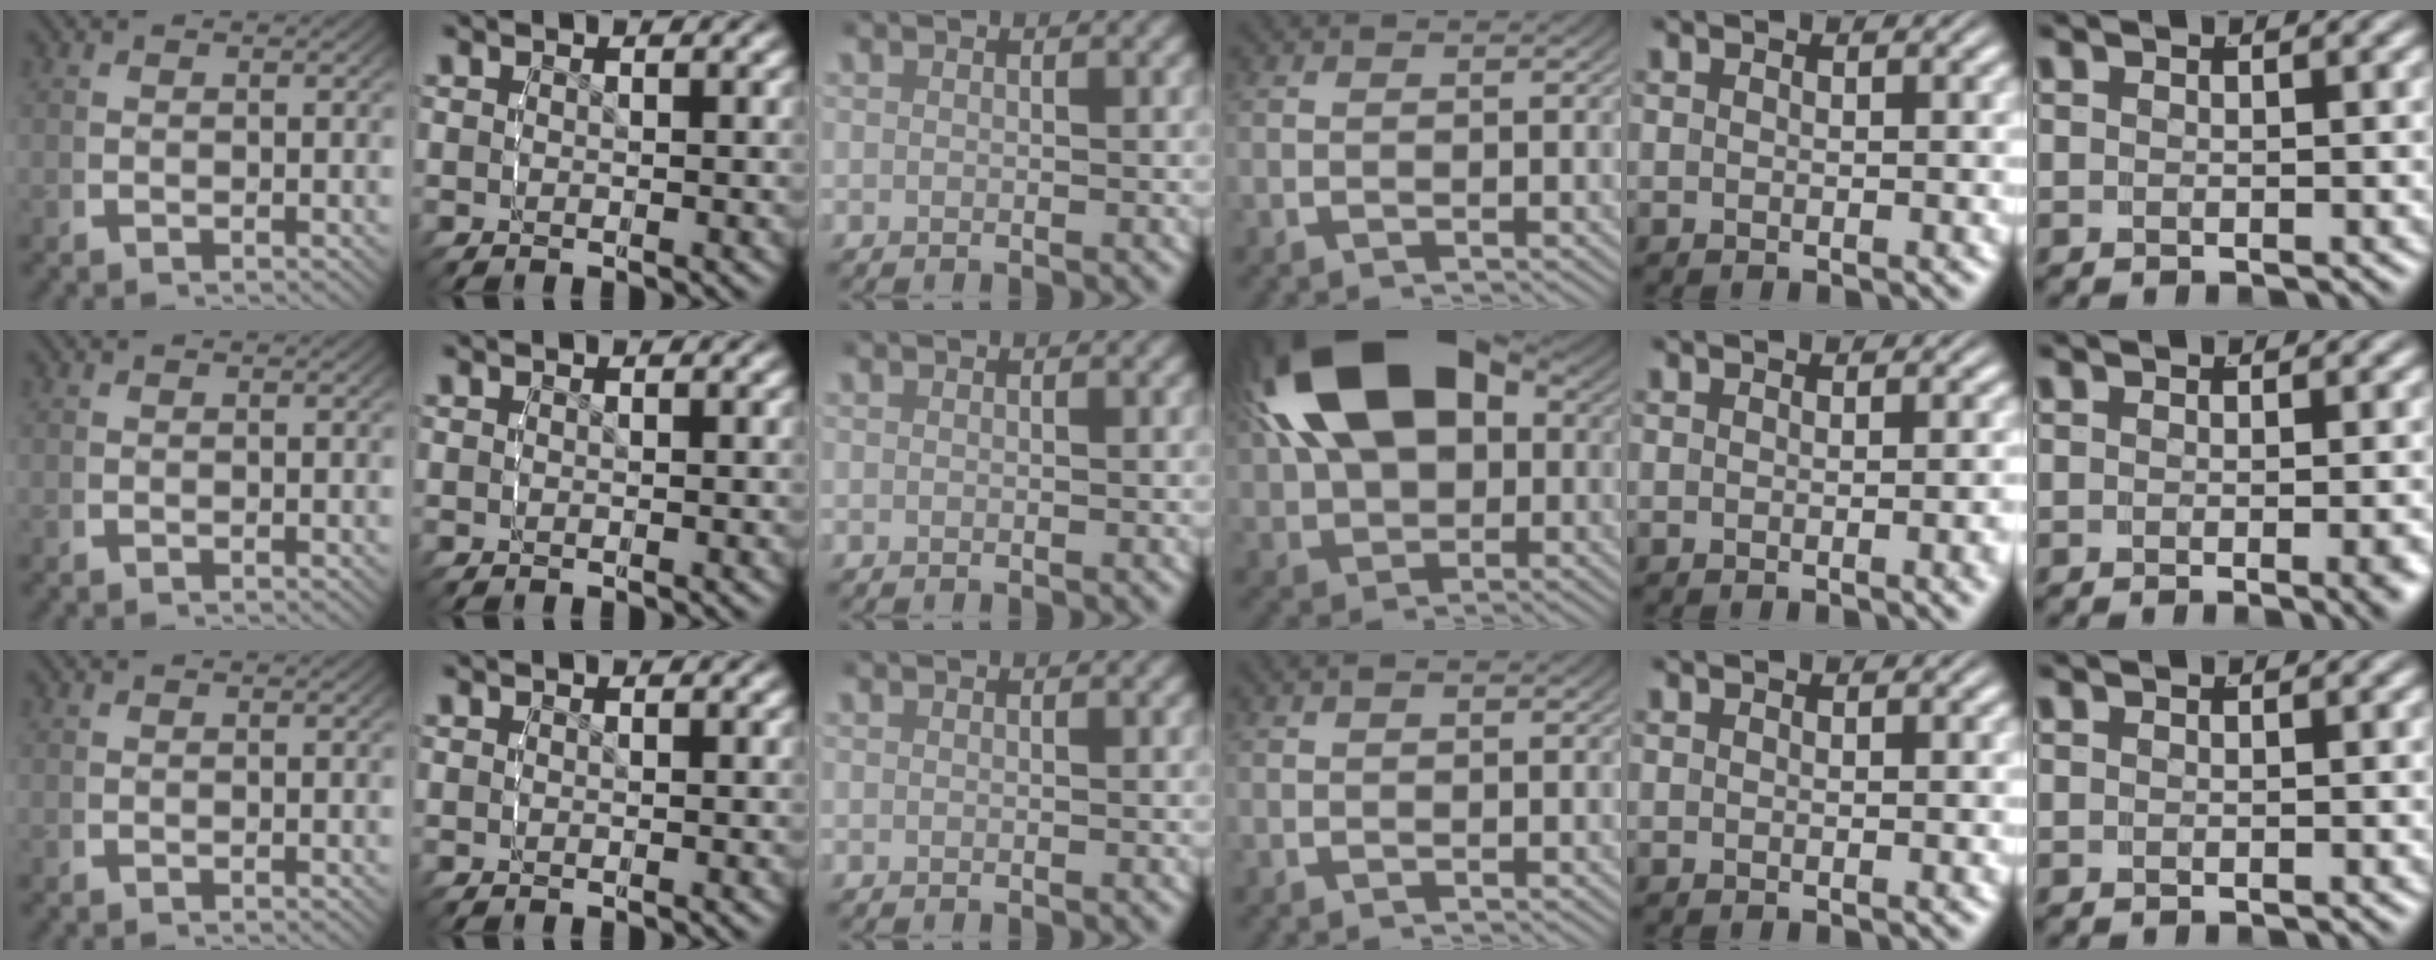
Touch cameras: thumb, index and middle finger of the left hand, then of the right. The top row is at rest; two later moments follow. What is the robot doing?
{"motion": "lift_and_place", "object": "screwdriver"}